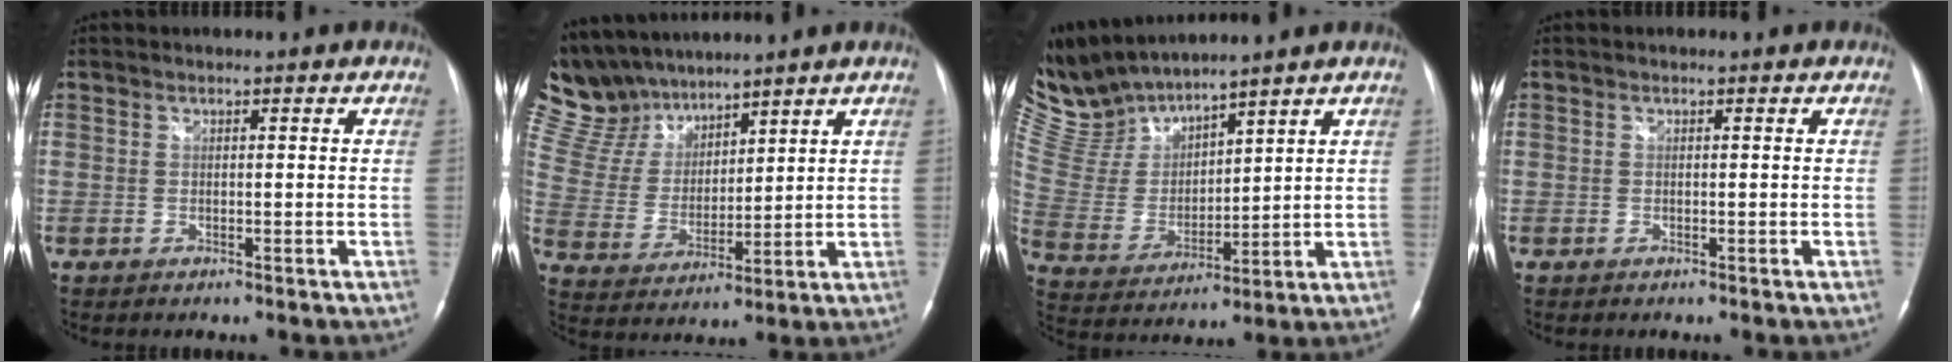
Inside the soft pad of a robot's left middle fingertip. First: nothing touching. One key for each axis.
{"total": 12.2, "fx": 11.1, "fy": 4.0, "fz": 3.0, "tx": -0.082, "ty": 0.022, "tz": 0.230}
{"total": 11.5, "fx": 11.2, "fy": 1.1, "fz": 2.3, "tx": -0.074, "ty": 0.007, "tz": 0.246}
{"total": 0.0}